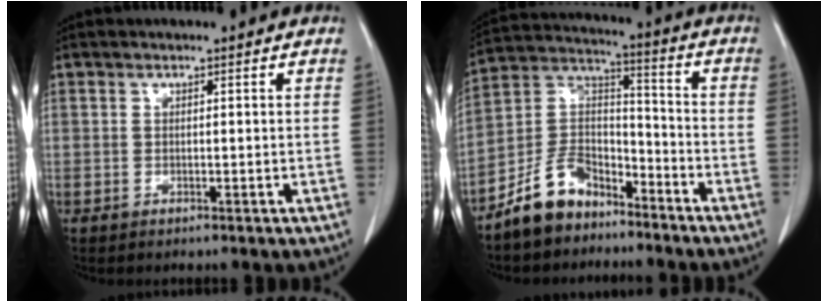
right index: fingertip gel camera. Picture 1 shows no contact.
{"total": 10.3, "force": [-7.7, 5.8, 3.8], "torque": [-0.079, 0.033, -0.149]}